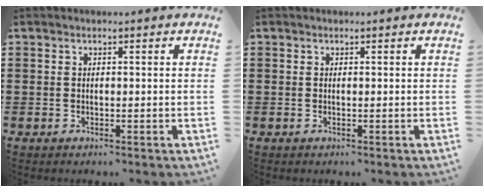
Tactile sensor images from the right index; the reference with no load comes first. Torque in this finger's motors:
{"motor_torque": [0.00, 0.00, 0.00, 0.00]}